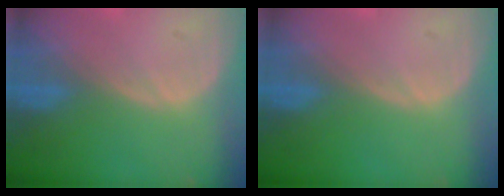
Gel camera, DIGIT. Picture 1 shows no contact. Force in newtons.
{"total": 0.0}